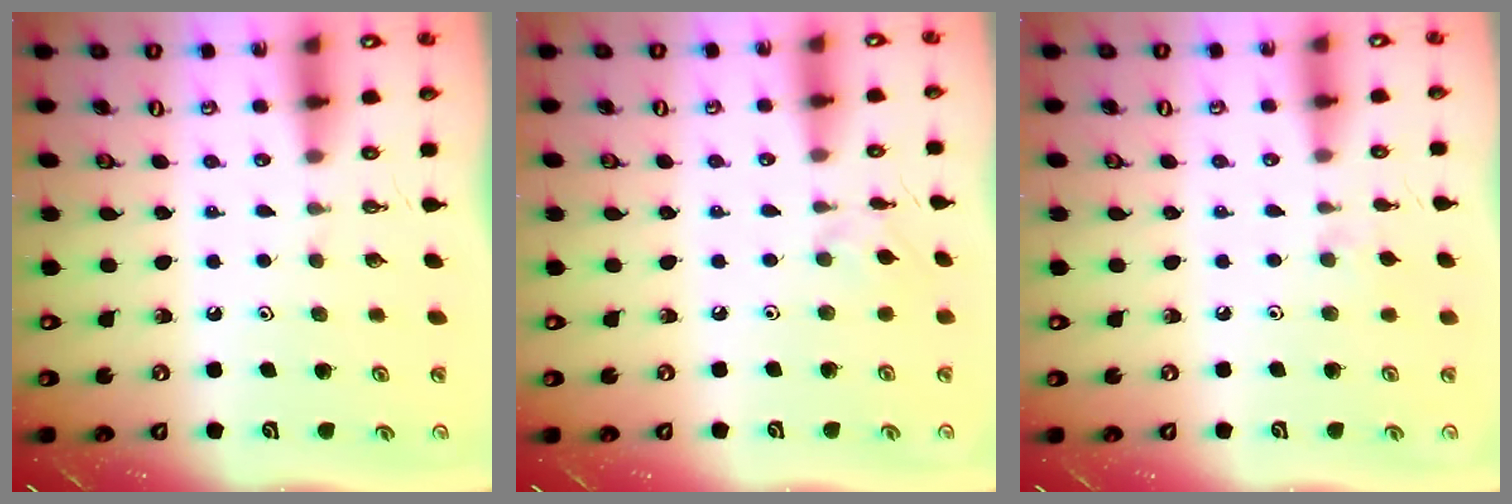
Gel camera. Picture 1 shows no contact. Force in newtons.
{"total": 2.4, "press": 2.4, "slide": 0.5}
{"total": 2.4, "press": 2.4, "slide": 0.5}